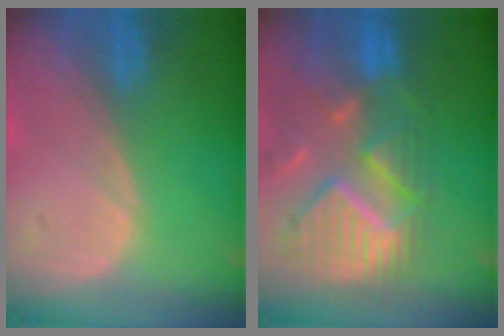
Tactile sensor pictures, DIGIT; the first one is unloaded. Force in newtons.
{"total": 11.9, "press": 10.6, "slide": 5.4}